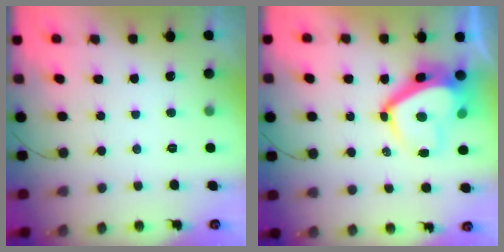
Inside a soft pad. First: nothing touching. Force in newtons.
{"total": 12.6, "press": 12.6, "slide": 1.1}